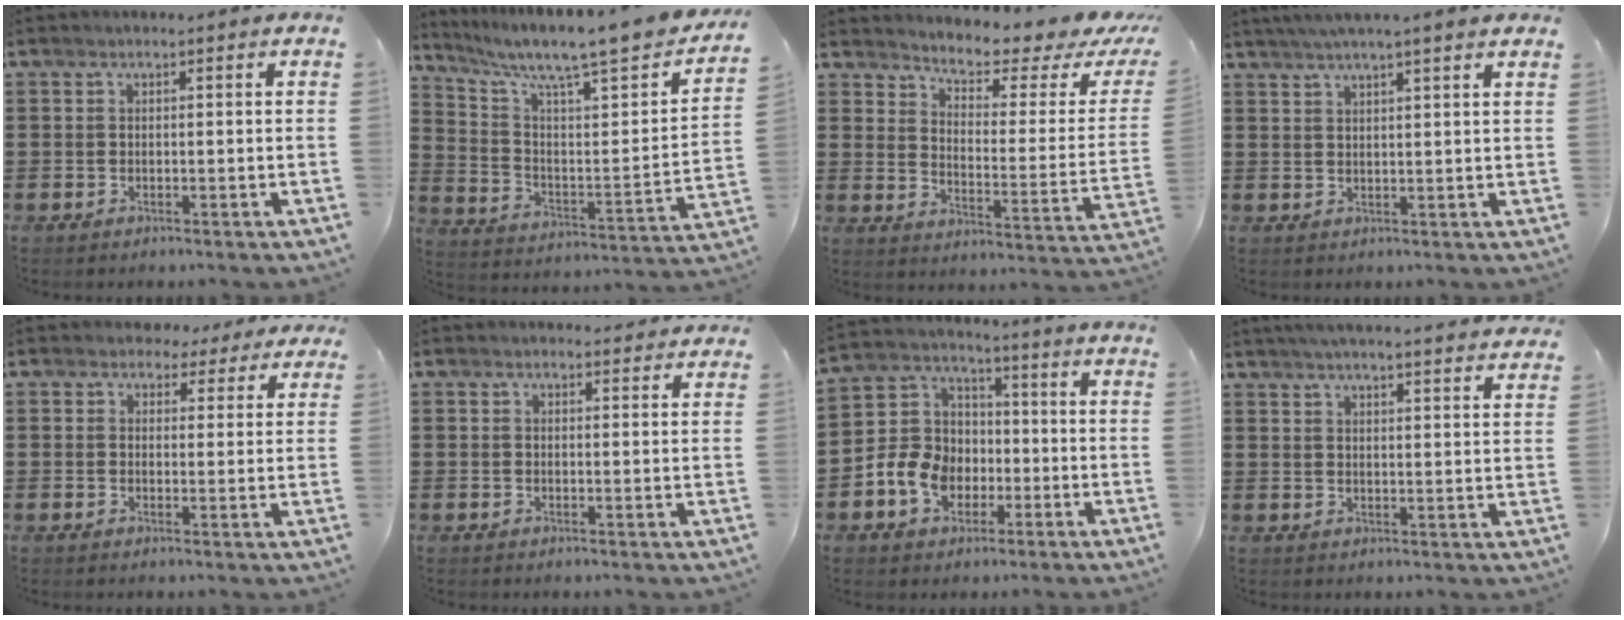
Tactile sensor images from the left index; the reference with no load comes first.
{"total": 7.8, "force": [6.4, 0.3, 4.4], "torque": [-0.099, -0.059, 0.094]}
{"total": 3.9, "force": [3.3, 0.5, 2.0], "torque": [-0.054, -0.032, 0.046]}
{"total": 3.4, "force": [2.9, -0.4, 1.7], "torque": [-0.041, -0.002, 0.053]}
{"total": 3.2, "force": [2.5, 1.9, 0.7], "torque": [-0.018, 0.003, 0.045]}
{"total": 1.7, "force": [1.6, 0.4, 0.2], "torque": [0.000, 0.000, 0.030]}
{"total": 9.2, "force": [-3.5, 7.5, 4.1], "torque": [-0.122, 0.024, -0.072]}
{"total": 4.3, "force": [4.1, -0.7, 1.0], "torque": [-0.034, -0.020, 0.072]}